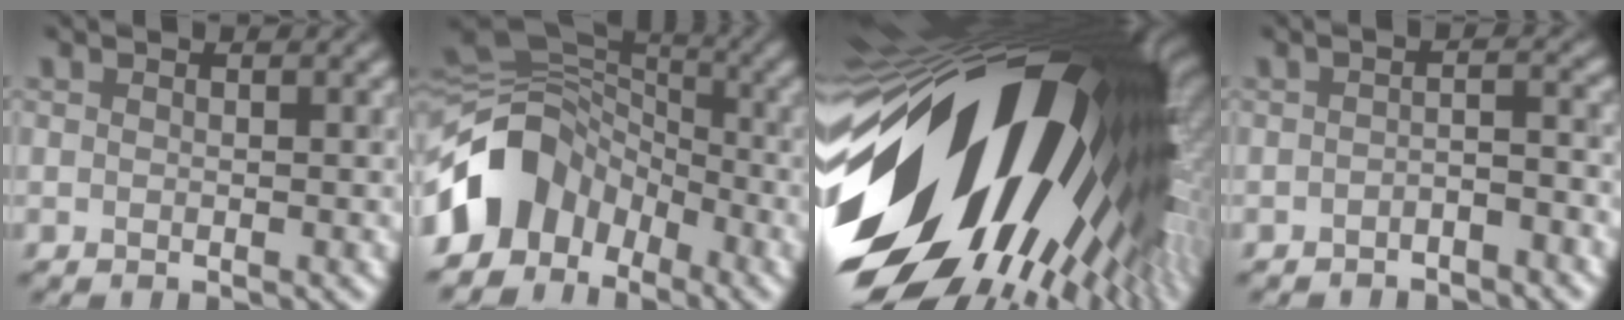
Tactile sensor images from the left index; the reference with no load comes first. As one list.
[{"total": 9.8, "force": [-4.6, 6.9, 5.2], "torque": [-0.089, 0.007, -0.104]}, {"total": 21.3, "force": [-1.9, 11.0, 18.1], "torque": [-0.314, -0.060, -0.040]}, {"total": 1.8, "force": [-1.3, 0.4, 1.2], "torque": [-0.019, 0.005, -0.026]}]